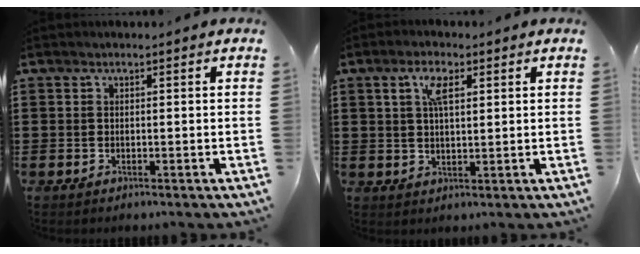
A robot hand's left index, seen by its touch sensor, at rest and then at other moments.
{"total": 4.4, "force": [1.9, 1.8, 3.5], "torque": [-0.071, 0.006, 0.030]}